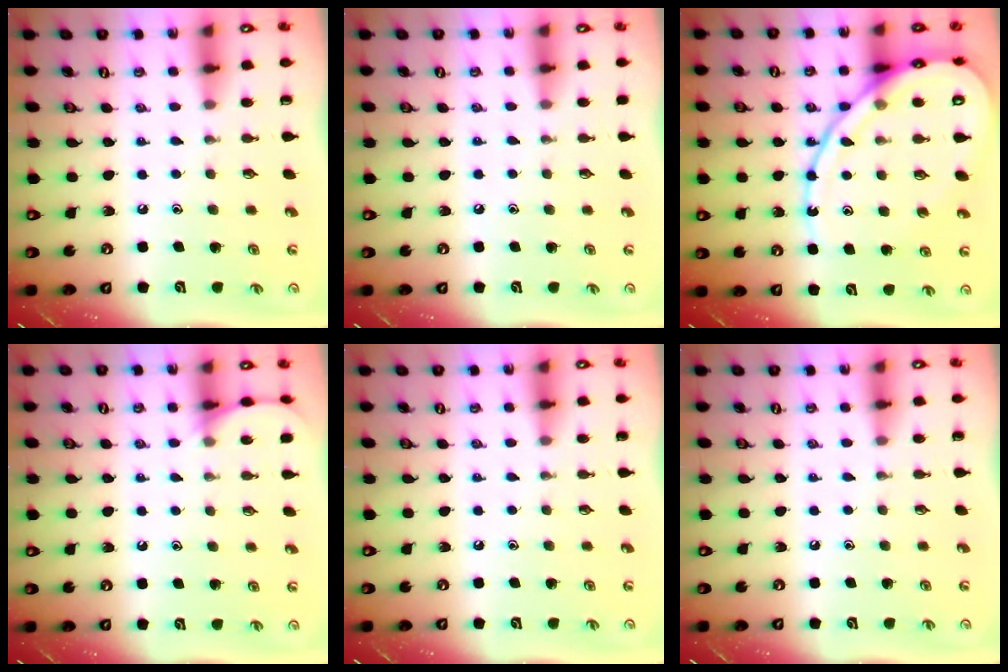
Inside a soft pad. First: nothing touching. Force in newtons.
{"total": 2.9, "press": 2.8, "slide": 0.4}
{"total": 17.7, "press": 17.6, "slide": 1.8}
{"total": 5.4, "press": 5.4, "slide": 0.7}
{"total": 0.0}
{"total": 0.0}